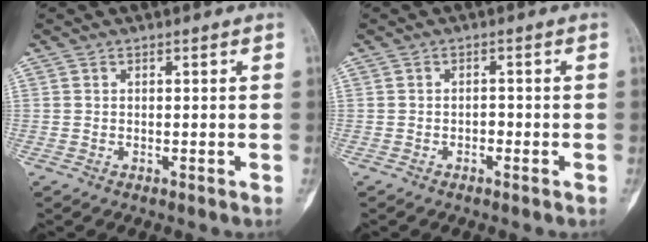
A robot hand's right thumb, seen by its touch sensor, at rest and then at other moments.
{"total": 1.8, "force": [-0.9, 1.2, 1.0], "torque": [-0.002, 0.011, -0.019]}